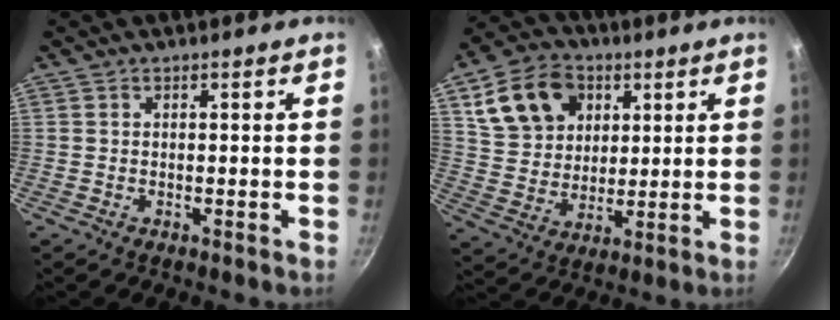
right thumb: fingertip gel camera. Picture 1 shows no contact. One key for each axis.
{"total": 15.2, "fx": 5.7, "fy": 11.6, "fz": 8.0, "tx": -0.122, "ty": -0.006, "tz": 0.106}